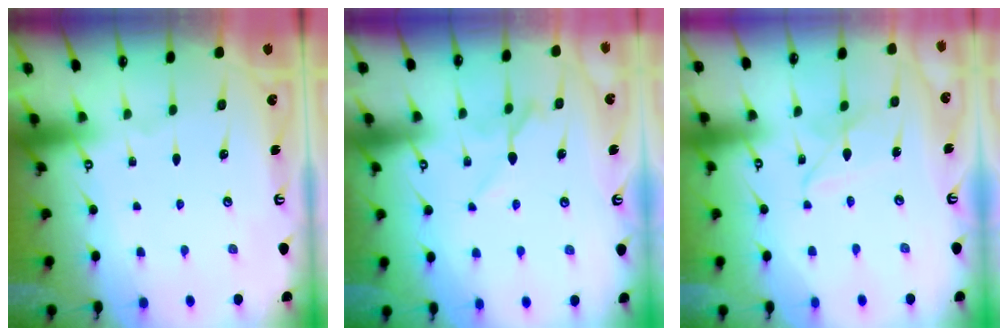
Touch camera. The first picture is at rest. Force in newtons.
{"total": 6.6, "press": 6.5, "slide": 0.6}
{"total": 7.3, "press": 7.3, "slide": 0.5}